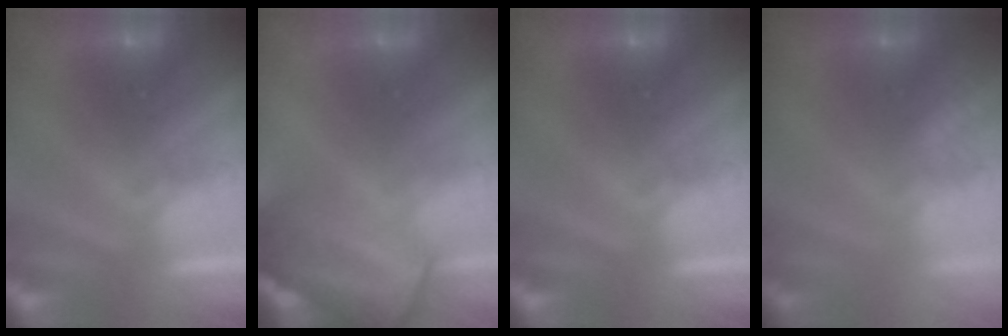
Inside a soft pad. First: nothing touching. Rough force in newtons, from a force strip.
{"total": 7.0}
{"total": 0.0}
{"total": 2.8}